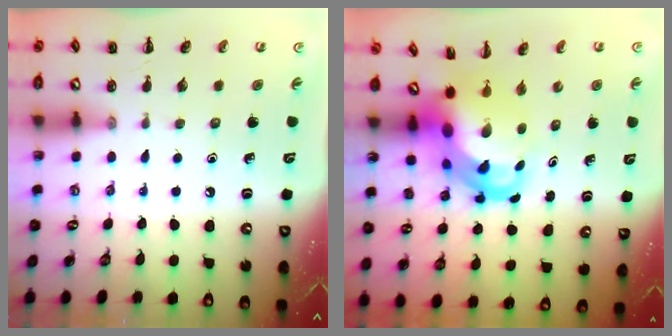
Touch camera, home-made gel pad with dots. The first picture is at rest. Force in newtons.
{"total": 7.6, "press": 7.4, "slide": 1.9}